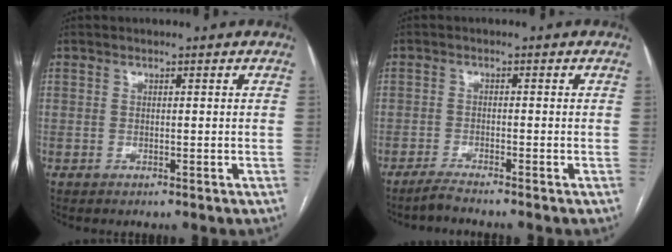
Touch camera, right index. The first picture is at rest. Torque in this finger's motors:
{"motor_torque": [0.17, -0.15, 0.00, 0.01]}